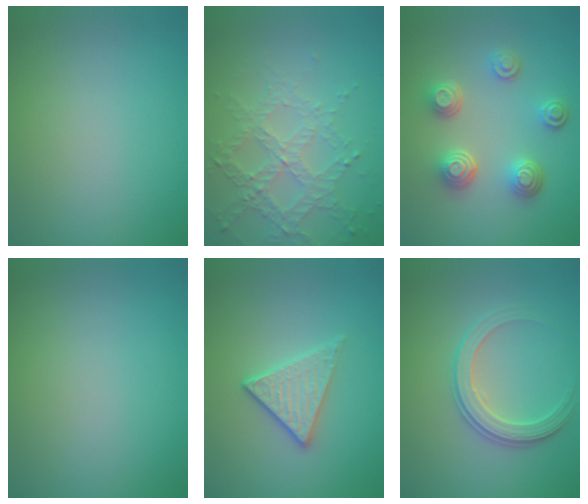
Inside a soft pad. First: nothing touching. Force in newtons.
{"total": 4.3, "press": 3.1, "slide": 2.9}
{"total": 4.5, "press": 3.4, "slide": 2.9}
{"total": 0.0}
{"total": 2.8, "press": 2.5, "slide": 1.2}
{"total": 2.9, "press": 2.8, "slide": 0.6}